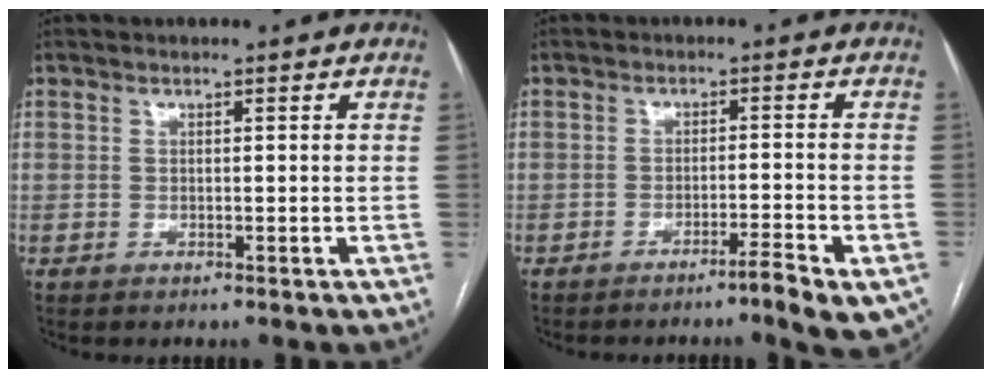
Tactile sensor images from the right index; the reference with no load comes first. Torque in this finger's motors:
{"motor_torque": [0.45, -0.48, 0.00, 0.02]}